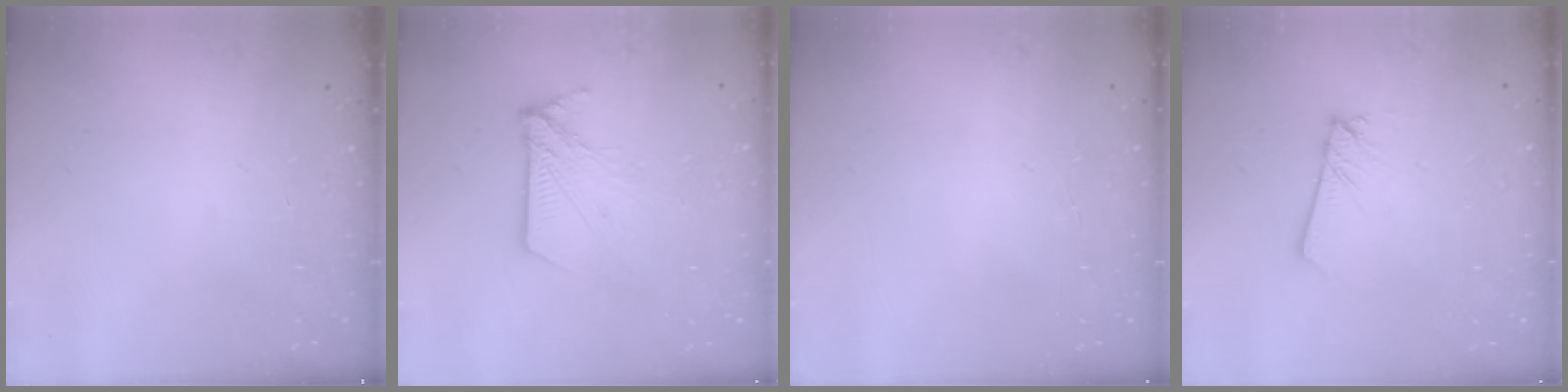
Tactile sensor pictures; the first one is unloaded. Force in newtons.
{"total": 7.9, "press": 7.9, "slide": 0.5}
{"total": 0.0}
{"total": 2.5, "press": 2.5, "slide": 0.2}